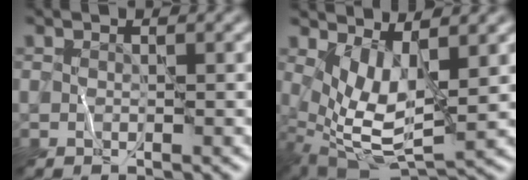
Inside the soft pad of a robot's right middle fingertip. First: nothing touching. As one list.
[{"total": 5.8, "force": [1.8, 2.2, 5.1], "torque": [-0.111, -0.017, 0.037]}]